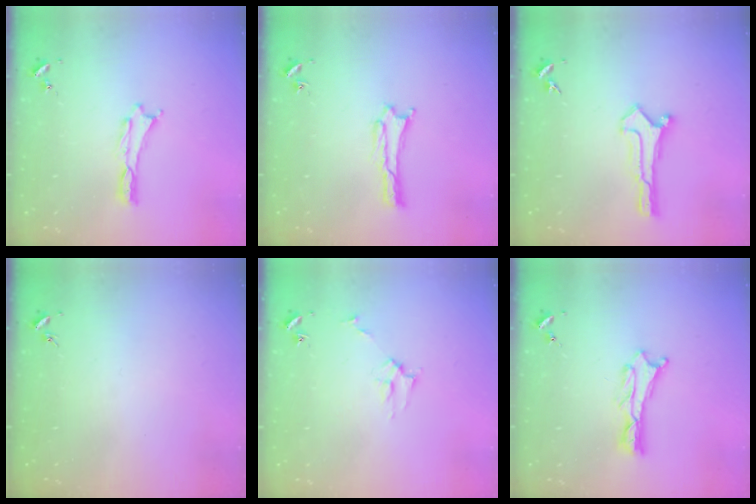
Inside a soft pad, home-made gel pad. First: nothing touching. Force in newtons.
{"total": 1.7, "press": 1.7, "slide": 0.1}
{"total": 0.0}
{"total": 0.0}
{"total": 2.7, "press": 2.7, "slide": 0.3}
{"total": 1.1, "press": 1.0, "slide": 0.2}